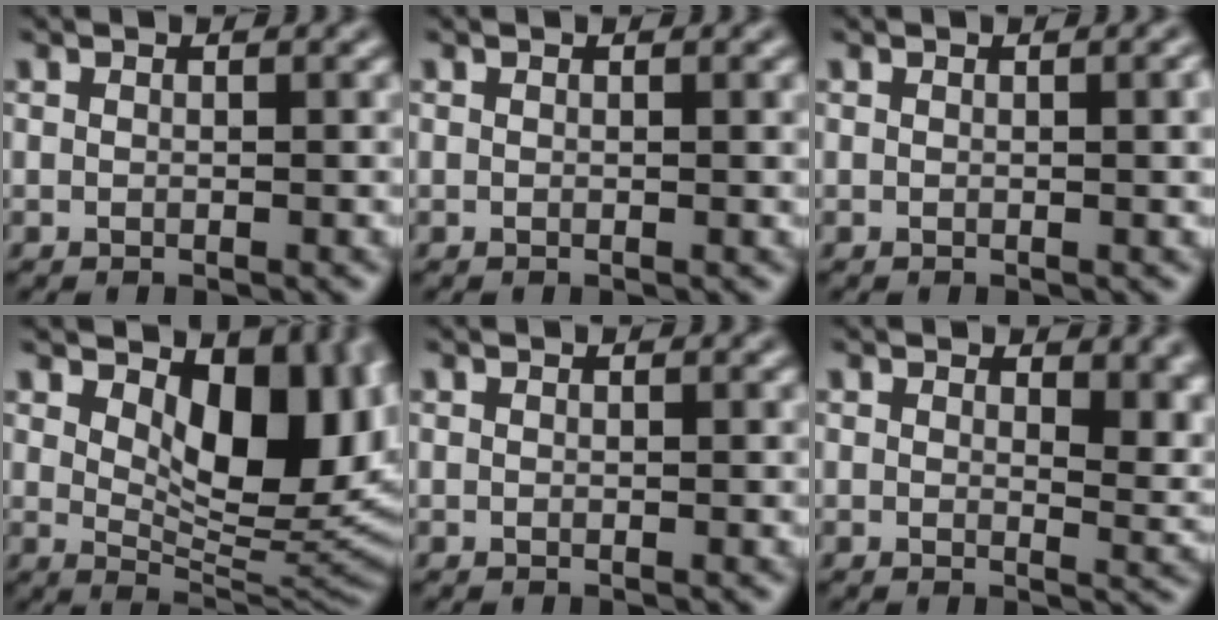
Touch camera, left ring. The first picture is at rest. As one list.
[{"total": 0.5, "force": [0.2, 0.0, 0.5], "torque": [-0.005, 0.001, 0.002]}, {"total": 1.8, "force": [0.3, 0.5, 1.7], "torque": [-0.017, 0.004, 0.002]}, {"total": 10.9, "force": [3.1, 5.5, 8.8], "torque": [-0.120, -0.007, 0.050]}, {"total": 0.0}, {"total": 4.5, "force": [1.9, 2.2, 3.4], "torque": [-0.035, -0.009, 0.032]}]